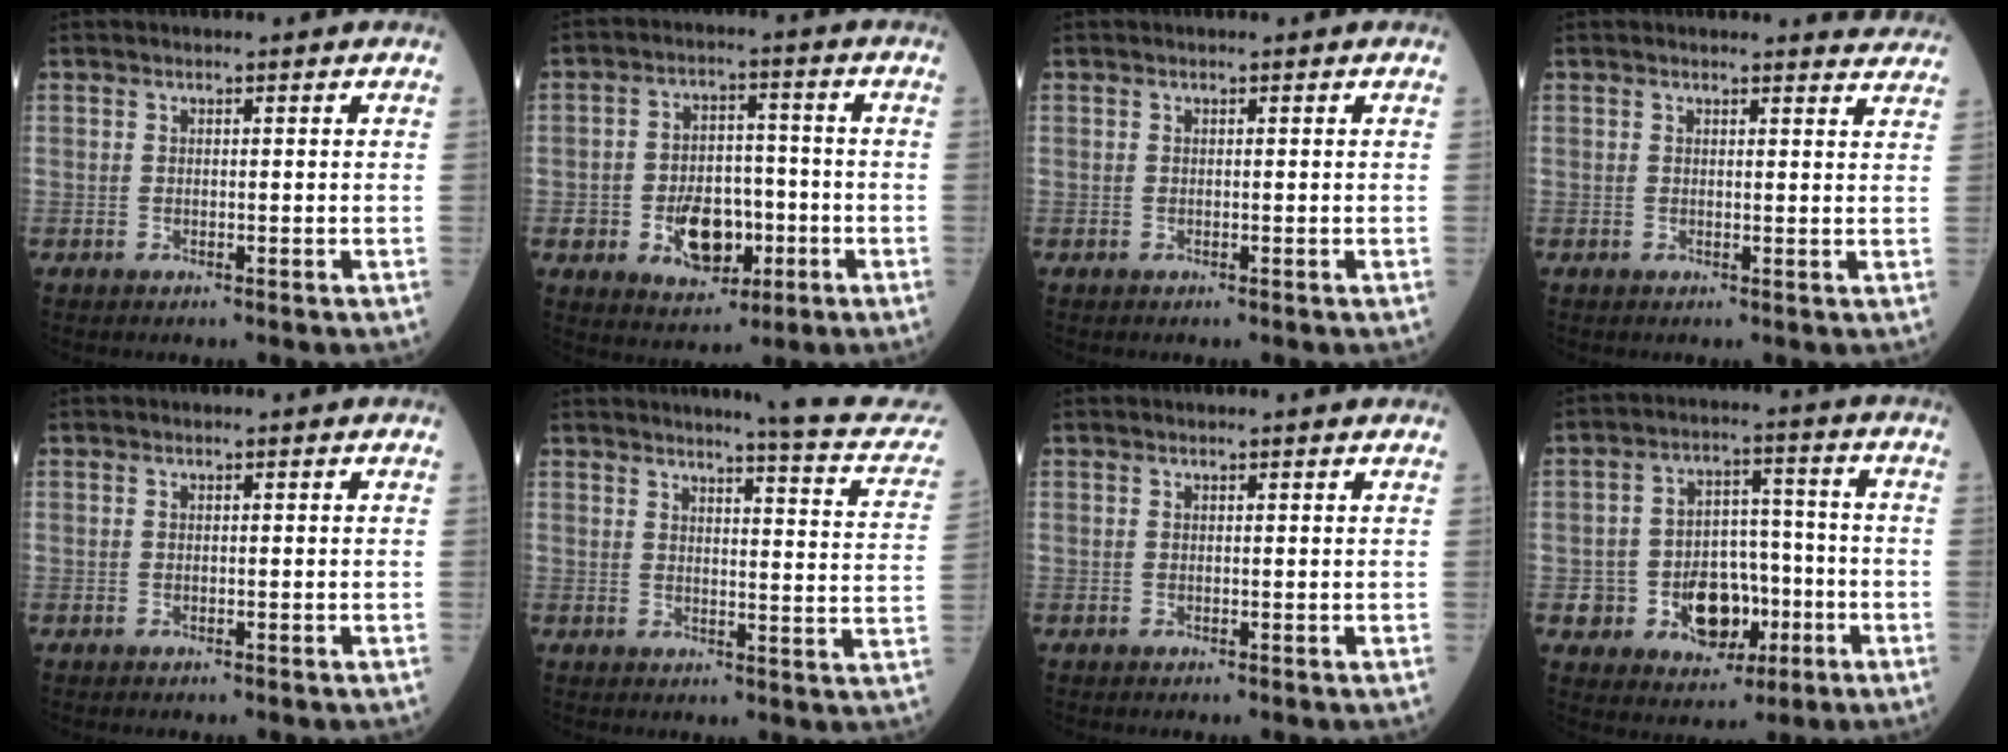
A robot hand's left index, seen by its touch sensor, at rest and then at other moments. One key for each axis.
{"total": 9.5, "fx": -2.9, "fy": 6.2, "fz": 6.5, "tx": -0.119, "ty": 0.014, "tz": -0.040}
{"total": 0.0}
{"total": 3.6, "fx": 3.6, "fy": 0.1, "fz": -0.1, "tx": -0.001, "ty": -0.017, "tz": 0.020}
{"total": 0.0}
{"total": 11.8, "fx": 10.8, "fy": 0.3, "fz": 4.7, "tx": -0.046, "ty": -0.044, "tz": 0.102}
{"total": 1.1, "fx": 1.0, "fy": -0.1, "fz": 0.3, "tx": -0.011, "ty": 0.000, "tz": 0.011}
{"total": 10.5, "fx": -3.2, "fy": 7.6, "fz": 6.5, "tx": -0.111, "ty": 0.023, "tz": -0.039}